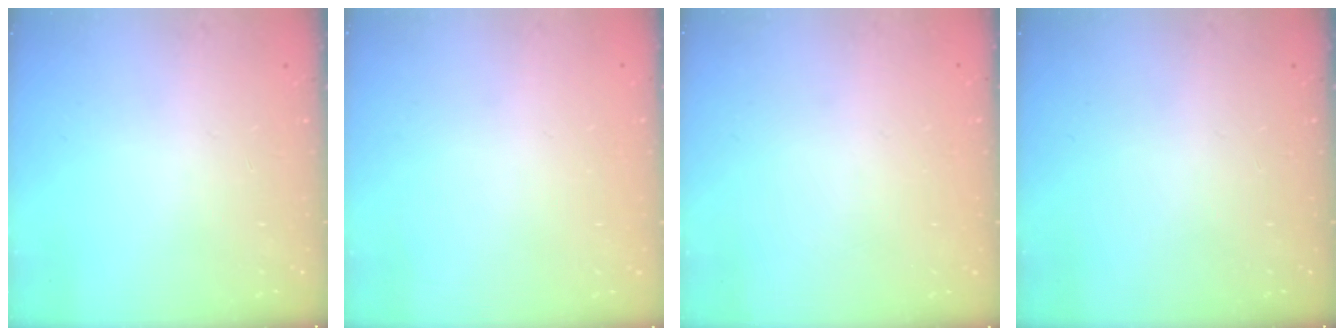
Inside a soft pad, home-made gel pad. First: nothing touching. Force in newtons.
{"total": 0.0}
{"total": 0.0}
{"total": 0.0}